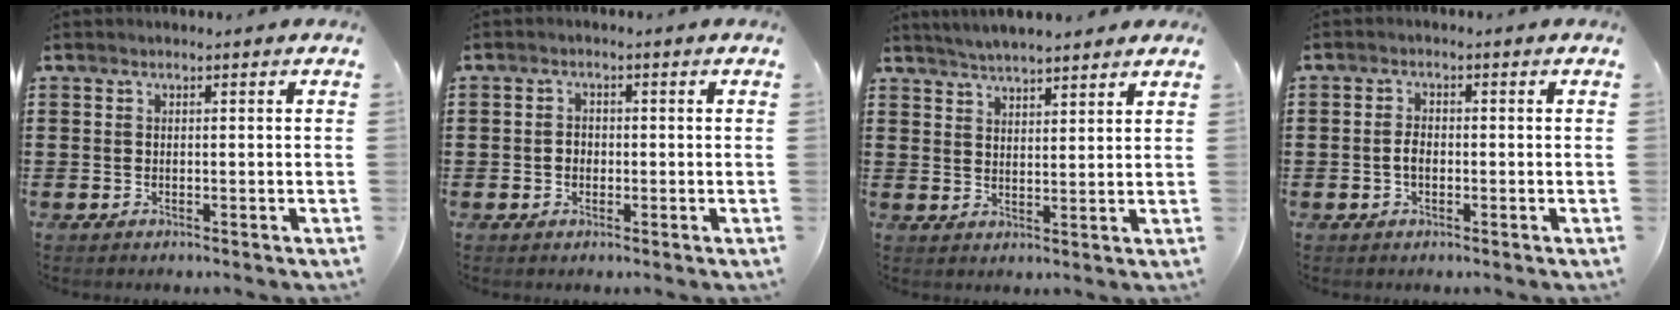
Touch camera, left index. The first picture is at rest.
{"total": 1.6, "force": [-0.3, 1.3, 0.9], "torque": [-0.019, 0.007, -0.008]}
{"total": 3.5, "force": [3.5, 0.0, 0.6], "torque": [-0.022, -0.009, 0.063]}
{"total": 2.1, "force": [-0.5, 1.2, 1.7], "torque": [-0.042, 0.000, -0.012]}